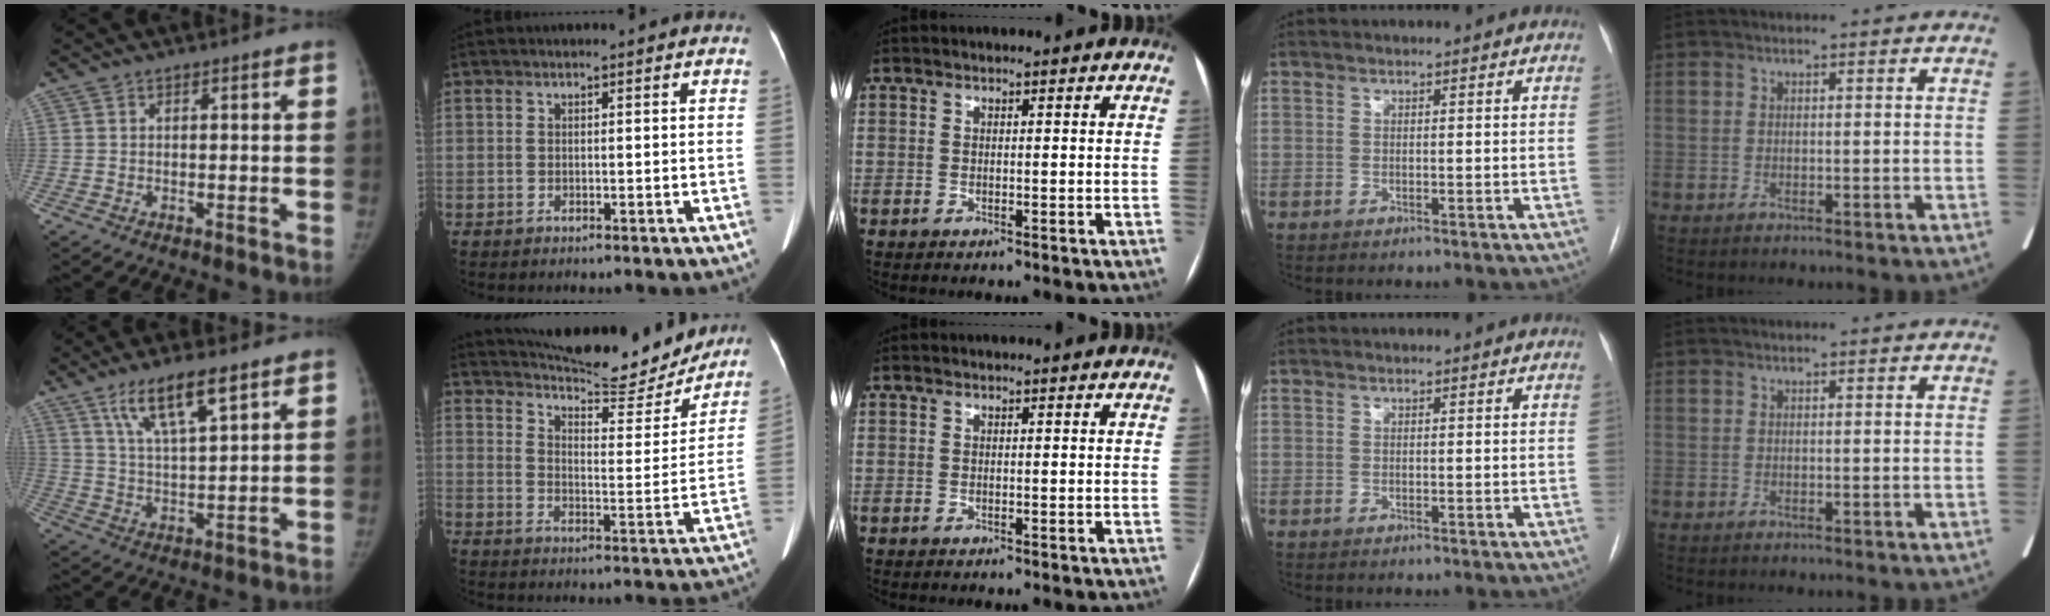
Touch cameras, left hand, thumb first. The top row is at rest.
{"thumb": {"total": 10.4, "force": [6.4, 2.4, 7.8], "torque": [-0.133, -0.027, 0.123]}, "index": {"total": 18.6, "force": [17.5, 2.9, 5.7], "torque": [-0.087, -0.033, 0.232]}}